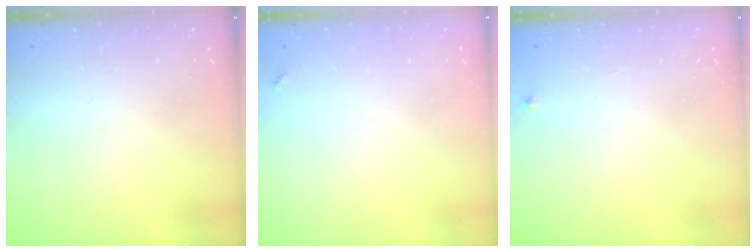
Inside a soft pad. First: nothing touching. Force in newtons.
{"total": 3.6, "press": 3.6, "slide": 0.2}
{"total": 2.7, "press": 2.7, "slide": 0.3}